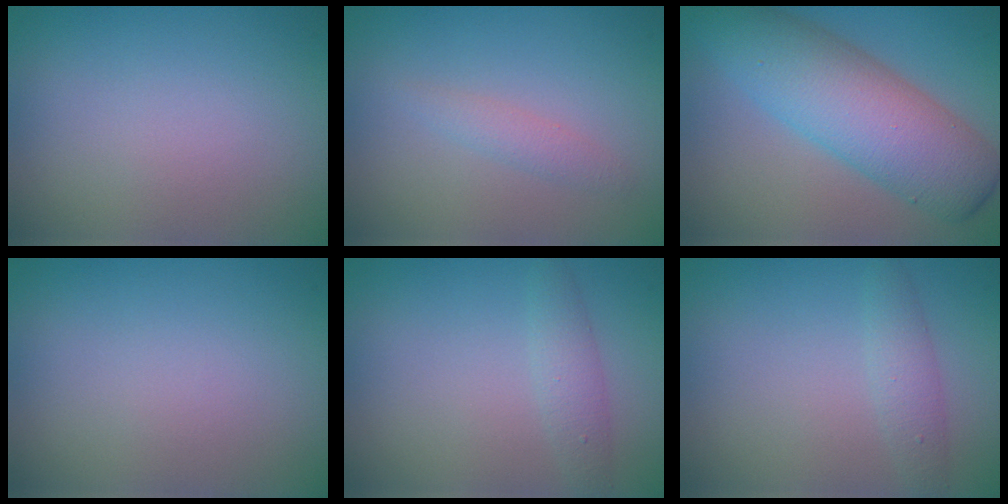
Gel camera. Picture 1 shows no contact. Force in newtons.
{"total": 1.2, "press": 1.2, "slide": 0.1}
{"total": 8.0, "press": 8.0, "slide": 0.1}
{"total": 0.0}
{"total": 1.7, "press": 1.7, "slide": 0.1}
{"total": 1.7, "press": 1.7, "slide": 0.1}